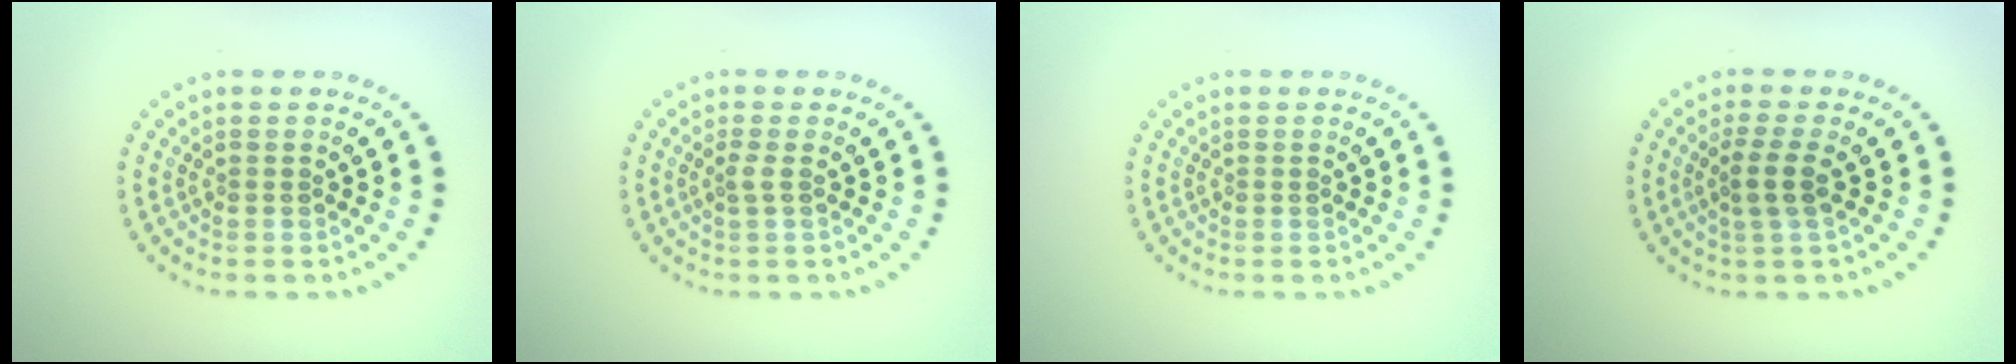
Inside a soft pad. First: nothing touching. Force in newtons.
{"total": 0.9, "press": 0.6, "slide": 0.7}
{"total": 0.0}
{"total": 2.2, "press": 1.7, "slide": 1.3}